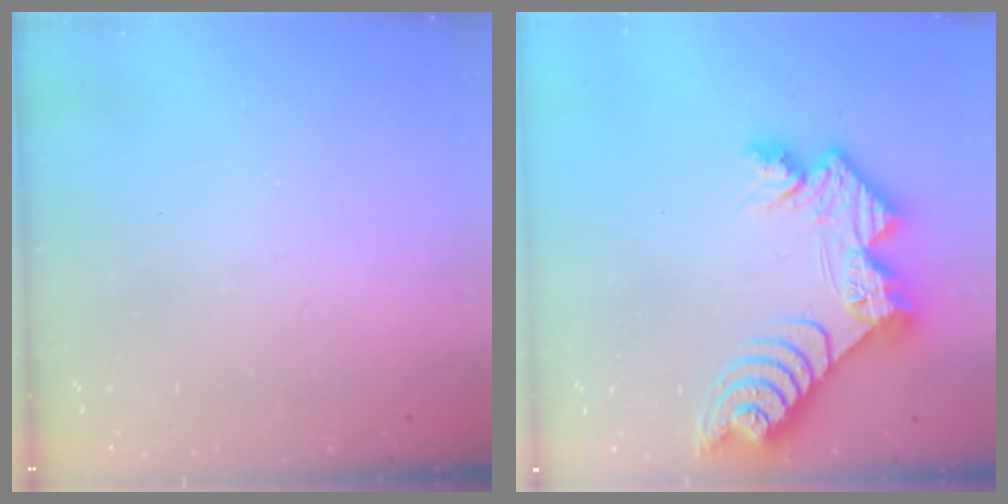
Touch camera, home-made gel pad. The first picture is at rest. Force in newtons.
{"total": 13.9, "press": 13.9, "slide": 1.0}